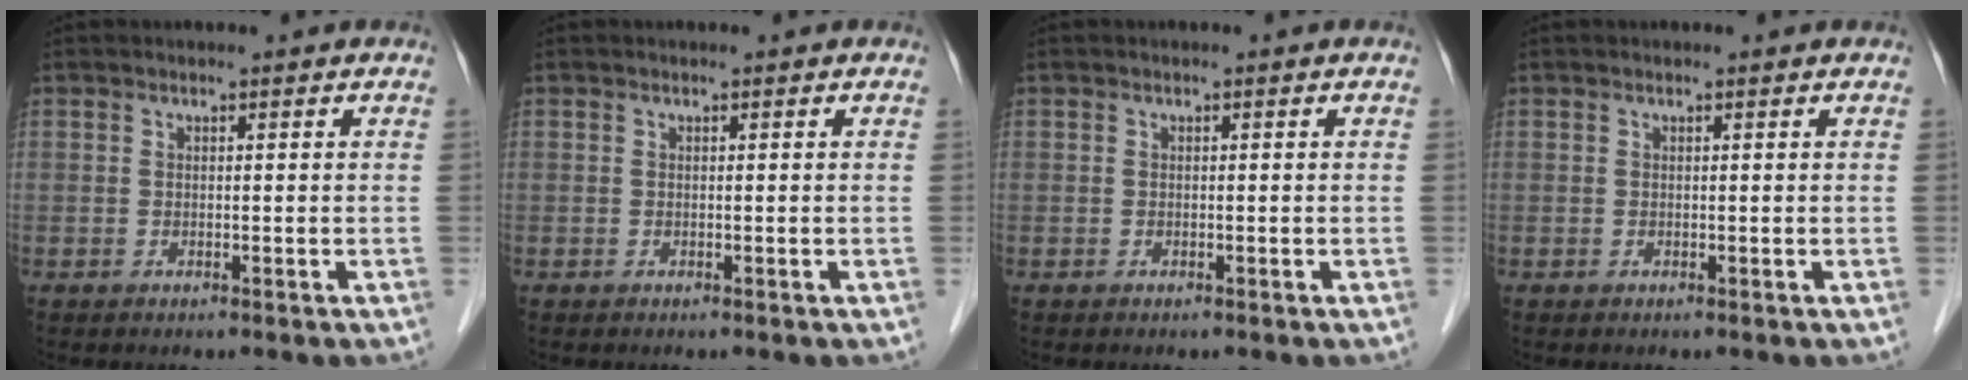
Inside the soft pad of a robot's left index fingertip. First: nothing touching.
{"total": 0.0}
{"total": 0.0}
{"total": 0.5, "force": [0.5, 0.1, 0.1], "torque": [-0.004, 0.003, 0.005]}